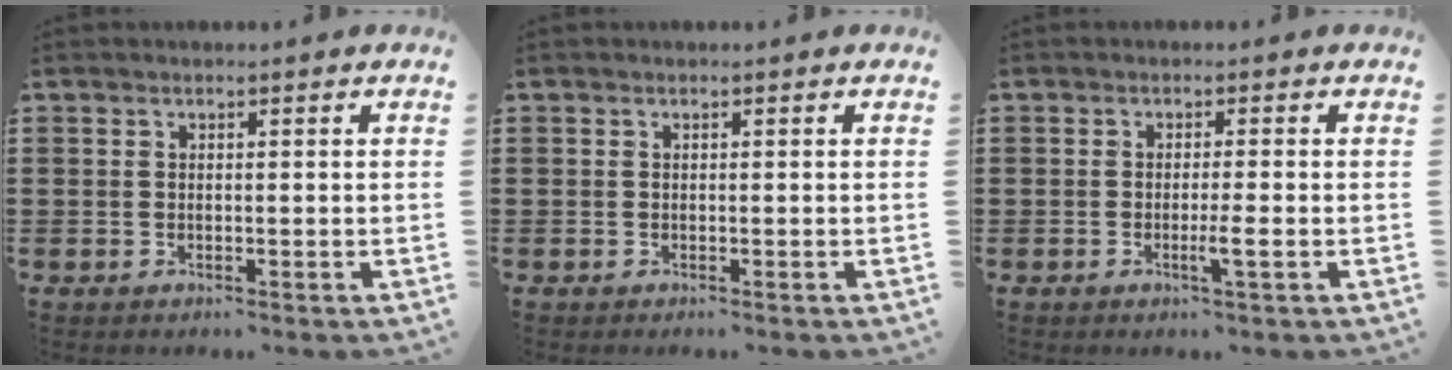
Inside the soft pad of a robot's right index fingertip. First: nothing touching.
{"total": 0.0}
{"total": 2.7, "force": [-1.0, -0.2, 2.5], "torque": [-0.048, -0.009, -0.022]}